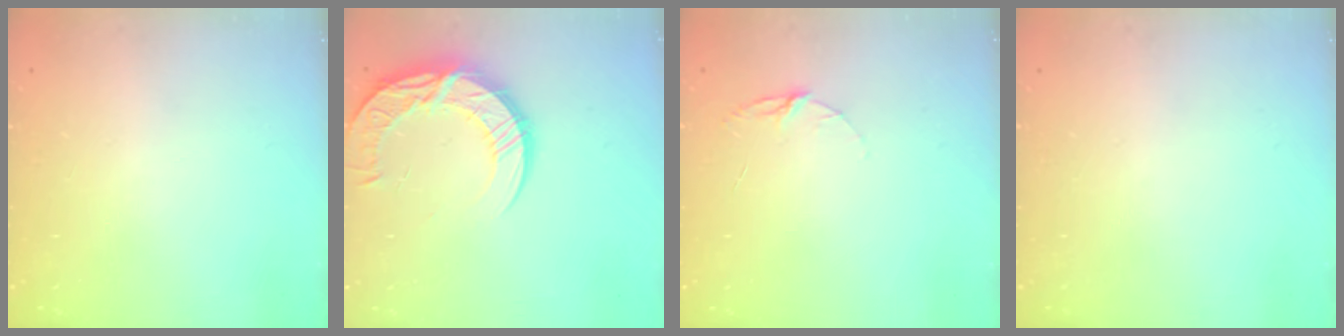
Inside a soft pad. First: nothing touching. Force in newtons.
{"total": 18.4, "press": 18.4, "slide": 1.0}
{"total": 4.1, "press": 4.1, "slide": 0.3}
{"total": 0.0}